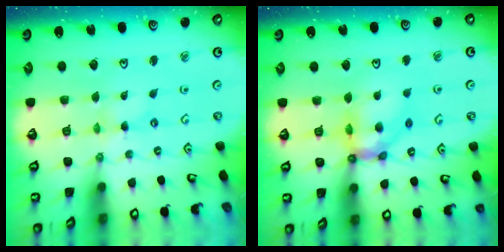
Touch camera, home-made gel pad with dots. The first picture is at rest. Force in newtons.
{"total": 11.1, "press": 10.9, "slide": 1.6}